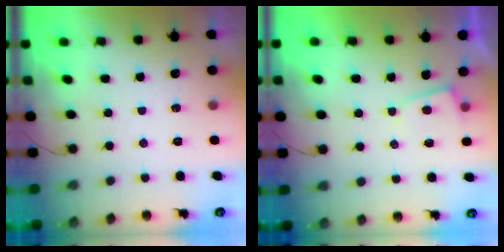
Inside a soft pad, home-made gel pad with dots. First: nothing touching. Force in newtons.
{"total": 2.3, "press": 2.3, "slide": 0.3}